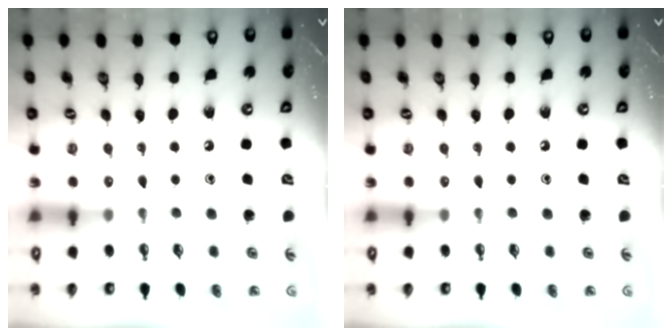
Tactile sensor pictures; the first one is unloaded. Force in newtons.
{"total": 0.0}